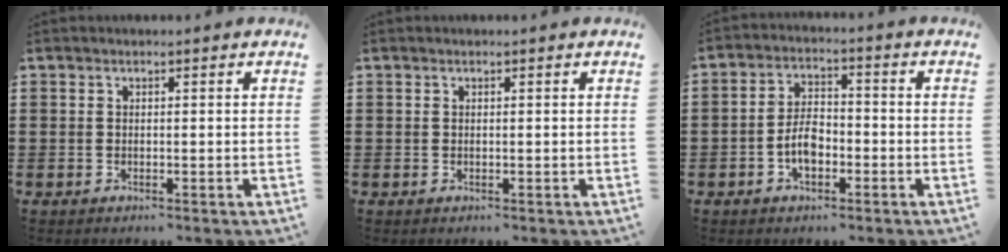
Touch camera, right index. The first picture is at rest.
{"total": 0.0}
{"total": 4.8, "force": [-1.8, 2.6, 3.7], "torque": [-0.087, -0.002, -0.038]}